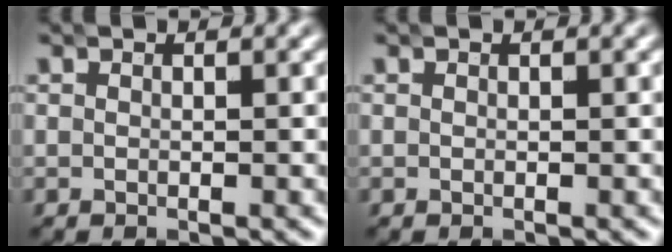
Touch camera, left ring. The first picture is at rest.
{"total": 0.0}